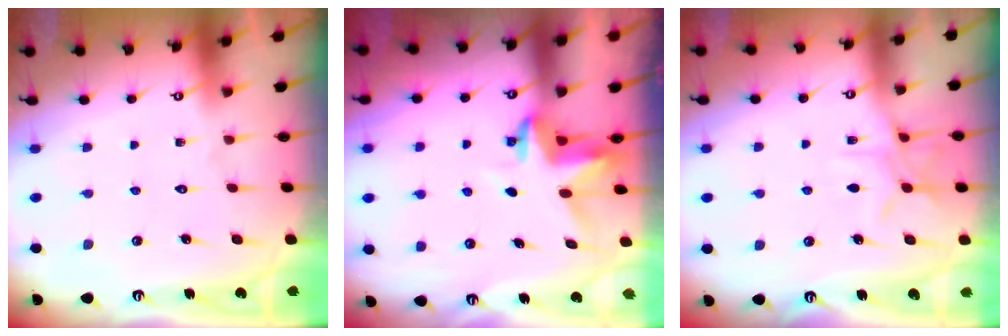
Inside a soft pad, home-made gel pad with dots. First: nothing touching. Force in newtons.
{"total": 3.7, "press": 3.7, "slide": 0.3}
{"total": 7.7, "press": 7.7, "slide": 0.6}